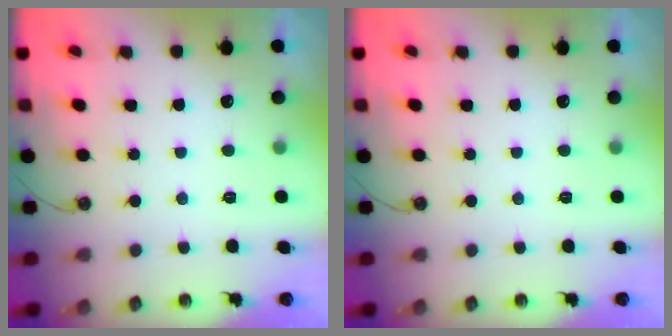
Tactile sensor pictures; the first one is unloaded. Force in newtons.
{"total": 0.0}